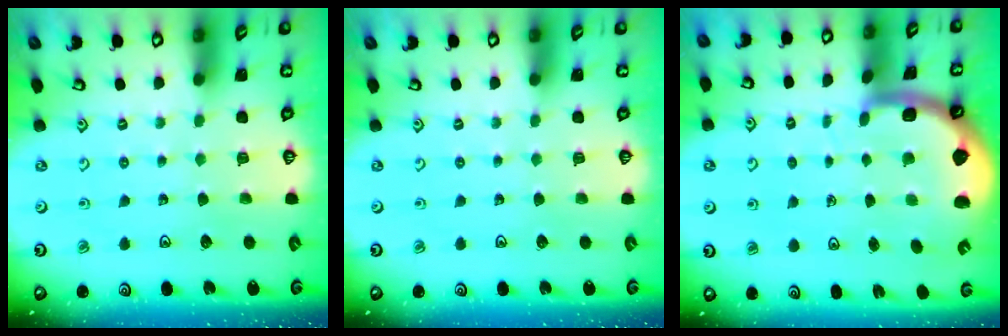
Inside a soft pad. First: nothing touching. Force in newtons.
{"total": 0.0}
{"total": 4.6, "press": 4.3, "slide": 1.8}